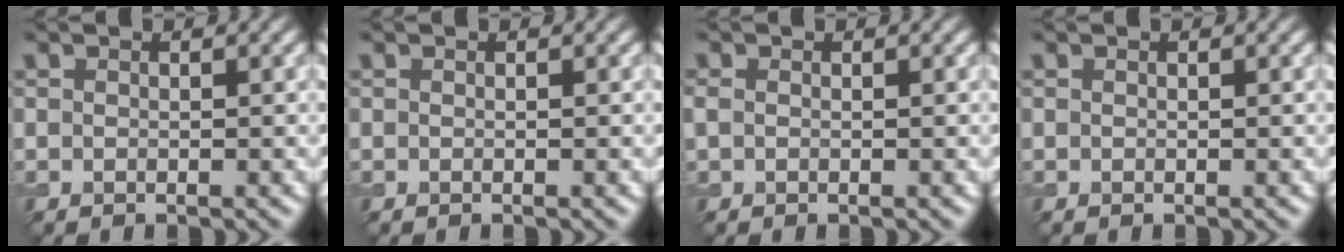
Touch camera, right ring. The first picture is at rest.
{"total": 0.0}
{"total": 0.8, "force": [0.0, 0.6, 0.5], "torque": [-0.013, 0.001, -0.002]}
{"total": 0.0}